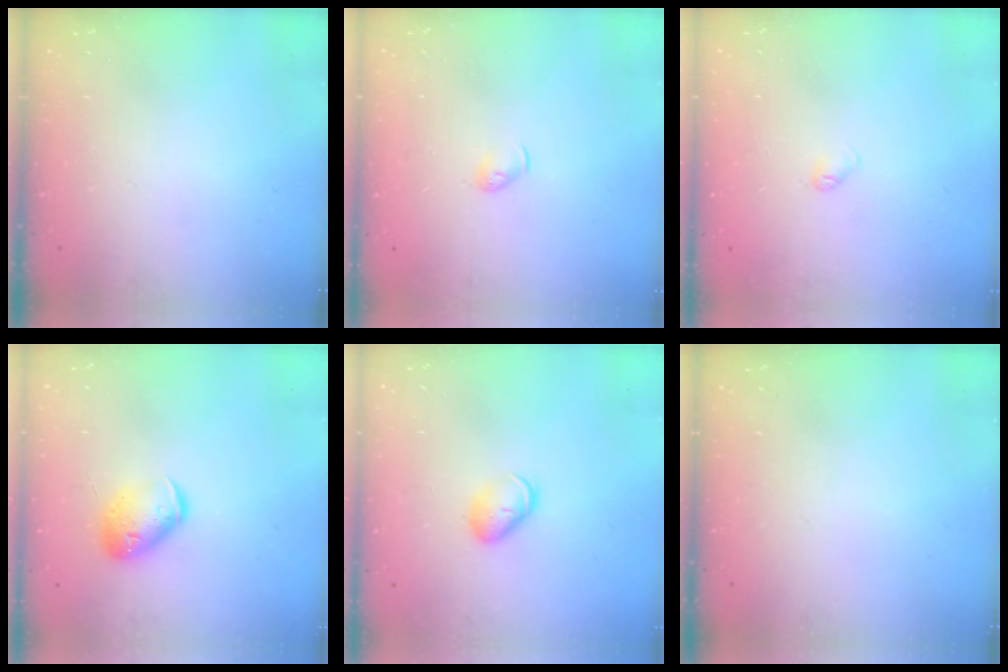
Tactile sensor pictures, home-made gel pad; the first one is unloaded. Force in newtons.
{"total": 4.0, "press": 3.9, "slide": 0.8}
{"total": 2.9, "press": 2.8, "slide": 0.5}
{"total": 10.9, "press": 10.7, "slide": 1.7}
{"total": 6.7, "press": 6.6, "slide": 0.7}
{"total": 0.0}